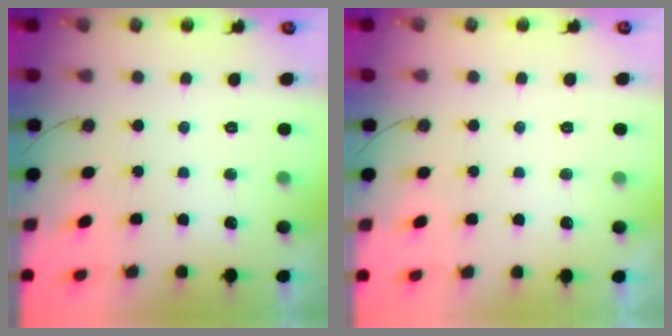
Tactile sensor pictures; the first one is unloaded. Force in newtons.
{"total": 0.0}